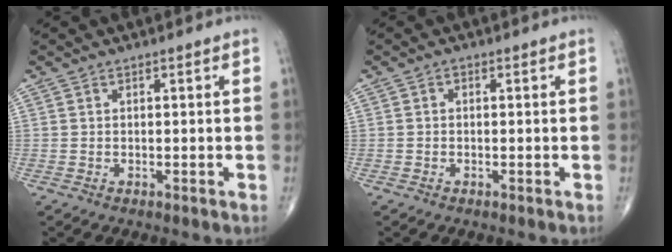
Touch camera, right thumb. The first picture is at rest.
{"total": 0.6, "force": [-0.1, 0.5, 0.4], "torque": [-0.003, 0.002, -0.008]}